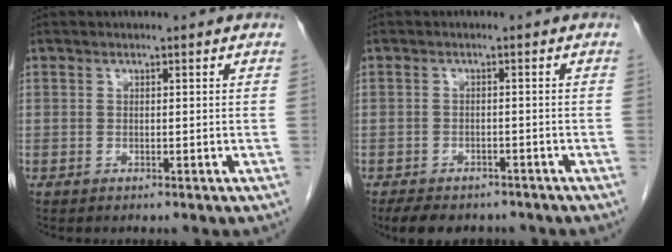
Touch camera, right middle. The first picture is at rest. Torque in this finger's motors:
{"motor_torque": [0.17, -0.02, 0.00, 0.01]}